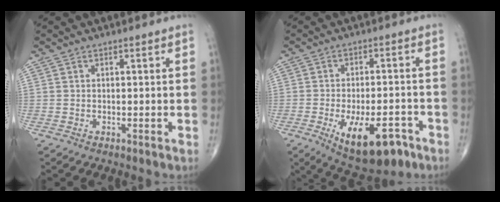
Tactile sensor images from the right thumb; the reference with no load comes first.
{"total": 16.8, "force": [-9.1, 7.6, 12.0], "torque": [-0.160, 0.046, -0.124]}